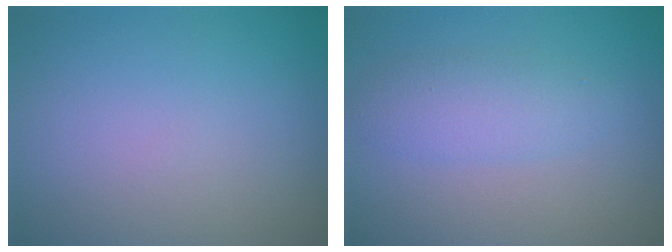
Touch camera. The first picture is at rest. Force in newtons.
{"total": 2.8, "press": 2.8, "slide": 0.1}